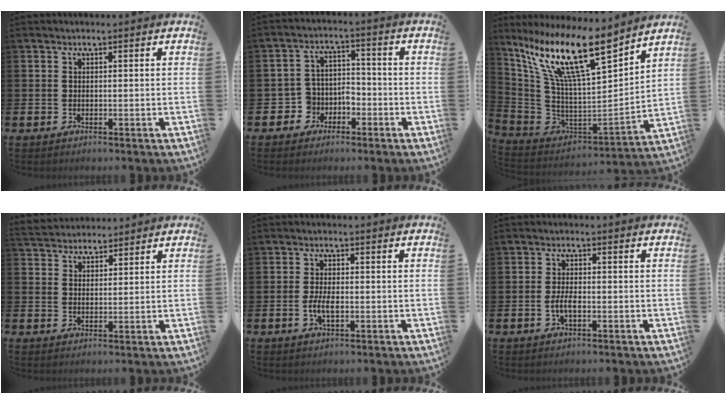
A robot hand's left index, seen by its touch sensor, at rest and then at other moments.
{"total": 4.3, "force": [-2.5, 3.4, 0.5], "torque": [-0.027, 0.007, -0.053]}
{"total": 14.9, "force": [10.0, 3.3, 10.5], "torque": [-0.245, -0.063, 0.169]}
{"total": 3.8, "force": [3.7, 1.1, -0.3], "torque": [-0.012, -0.010, 0.069]}
{"total": 3.1, "force": [-0.6, 1.3, 2.8], "torque": [-0.047, 0.000, -0.012]}
{"total": 2.5, "force": [-0.7, 1.1, 2.2], "torque": [-0.037, 0.001, -0.014]}